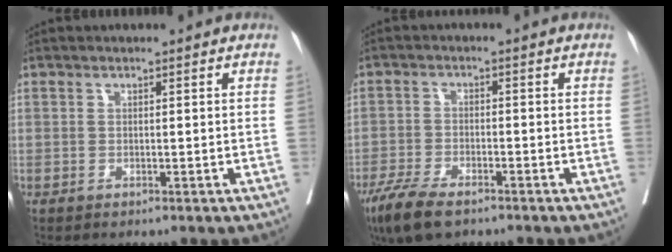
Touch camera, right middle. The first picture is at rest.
{"total": 7.5, "force": [-5.4, 2.0, 4.8], "torque": [-0.095, -0.017, -0.095]}